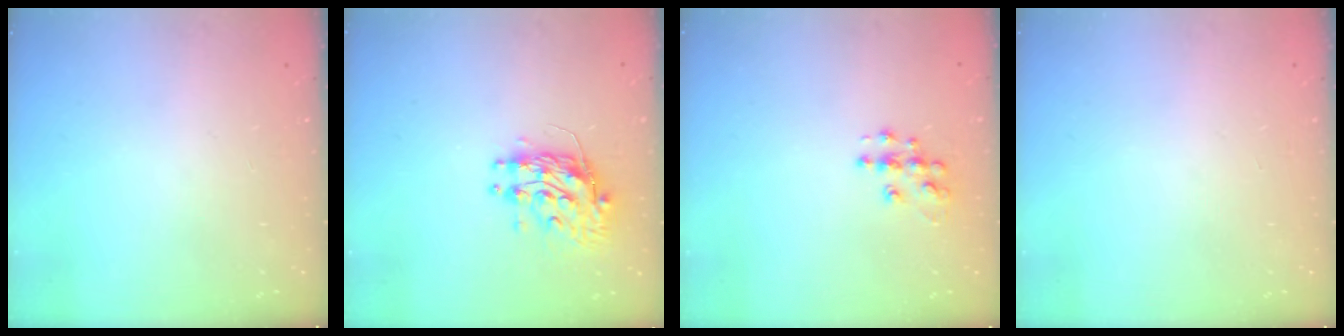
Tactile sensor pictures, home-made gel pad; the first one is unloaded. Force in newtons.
{"total": 10.6, "press": 10.5, "slide": 0.8}
{"total": 7.9, "press": 7.9, "slide": 0.3}
{"total": 0.0}